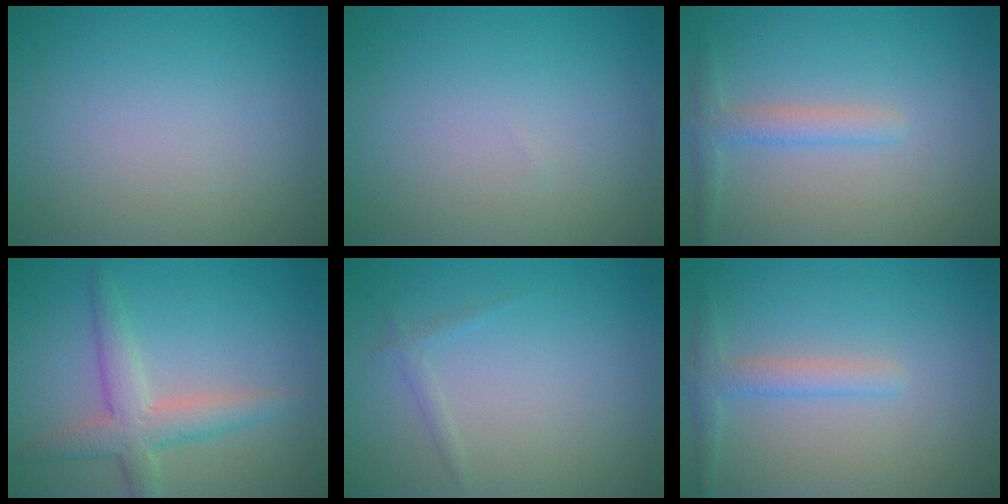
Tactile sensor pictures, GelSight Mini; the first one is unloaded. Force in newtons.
{"total": 0.0}
{"total": 2.1, "press": 2.1, "slide": 0.1}
{"total": 3.9, "press": 3.9, "slide": 0.2}
{"total": 0.9, "press": 0.9, "slide": 0.1}
{"total": 2.1, "press": 2.1, "slide": 0.1}